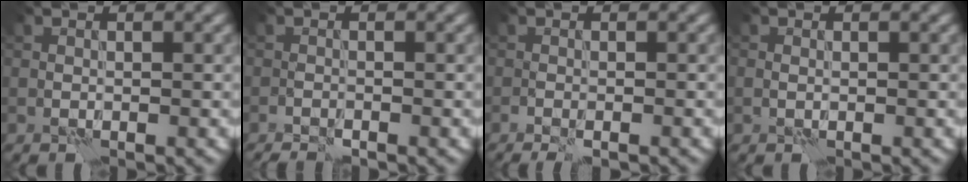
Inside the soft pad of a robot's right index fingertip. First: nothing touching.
{"total": 1.0, "force": [-0.9, -0.1, 0.4], "torque": [-0.013, -0.001, -0.020]}
{"total": 2.0, "force": [-1.5, 0.3, 1.3], "torque": [-0.028, 0.000, -0.023]}
{"total": 0.6, "force": [-0.1, 0.5, 0.4], "torque": [-0.009, 0.000, -0.001]}